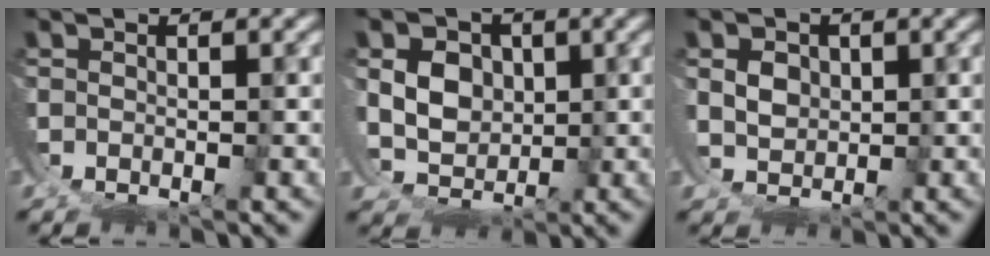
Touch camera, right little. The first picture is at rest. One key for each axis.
{"total": 7.3, "fx": -0.1, "fy": 6.0, "fz": 4.1, "tx": -0.082, "ty": -0.035, "tz": 0.005}
{"total": 2.9, "fx": 0.3, "fy": 2.3, "fz": 1.8, "tx": -0.039, "ty": -0.023, "tz": 0.018}